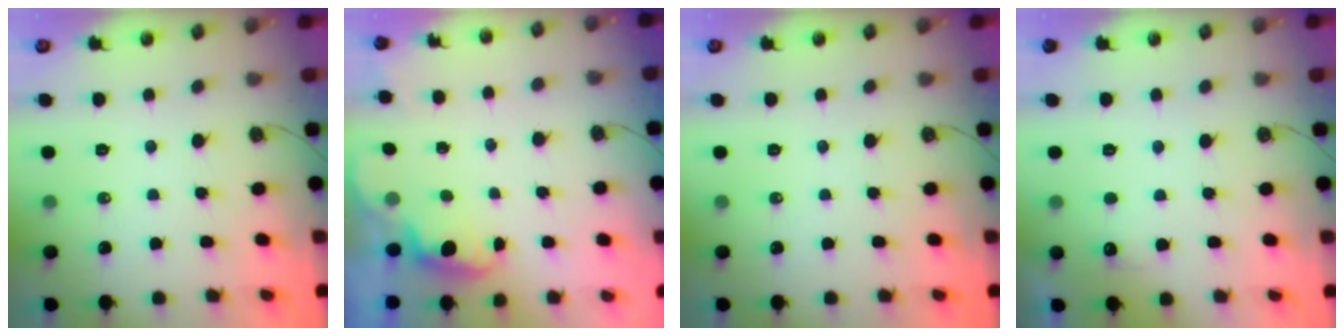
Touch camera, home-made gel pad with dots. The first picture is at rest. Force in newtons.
{"total": 1.0, "press": 0.7, "slide": 0.7}
{"total": 0.0}
{"total": 5.2, "press": 5.0, "slide": 1.2}